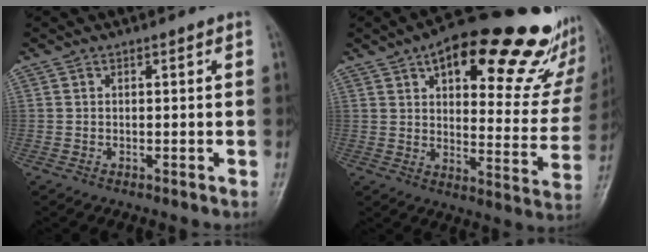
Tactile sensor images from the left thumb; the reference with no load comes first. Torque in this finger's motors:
{"motor_torque": [0.97, 0.96, 1.47, -1.30, 0.11]}